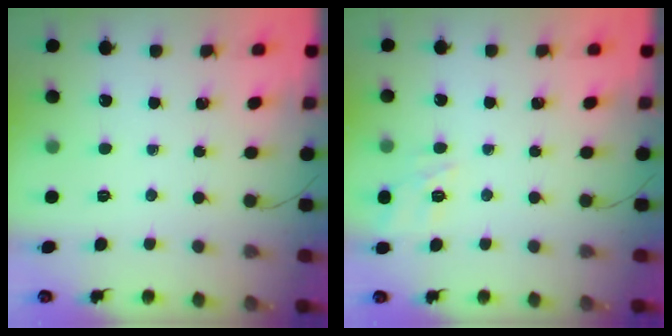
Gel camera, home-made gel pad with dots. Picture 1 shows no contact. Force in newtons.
{"total": 11.4, "press": 11.4, "slide": 1.1}